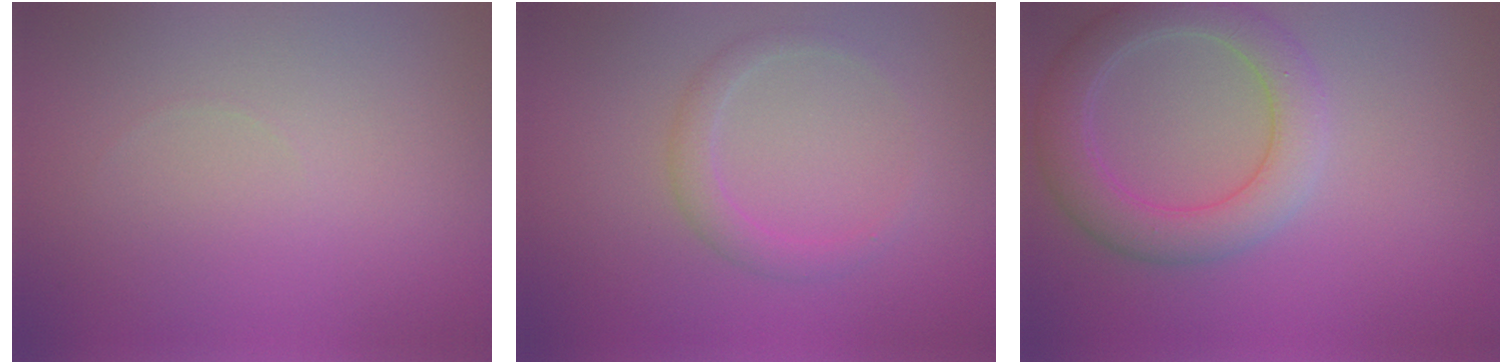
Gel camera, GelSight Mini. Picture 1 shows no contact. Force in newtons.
{"total": 1.8, "press": 1.8, "slide": 0.0}
{"total": 5.0, "press": 5.0, "slide": 0.5}